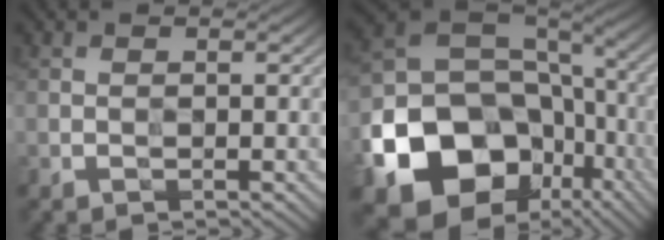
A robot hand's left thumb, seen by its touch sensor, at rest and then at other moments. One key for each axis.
{"total": 19.4, "fx": -7.5, "fy": 14.6, "fz": 10.3, "tx": -0.249, "ty": -0.031, "tz": -0.119}